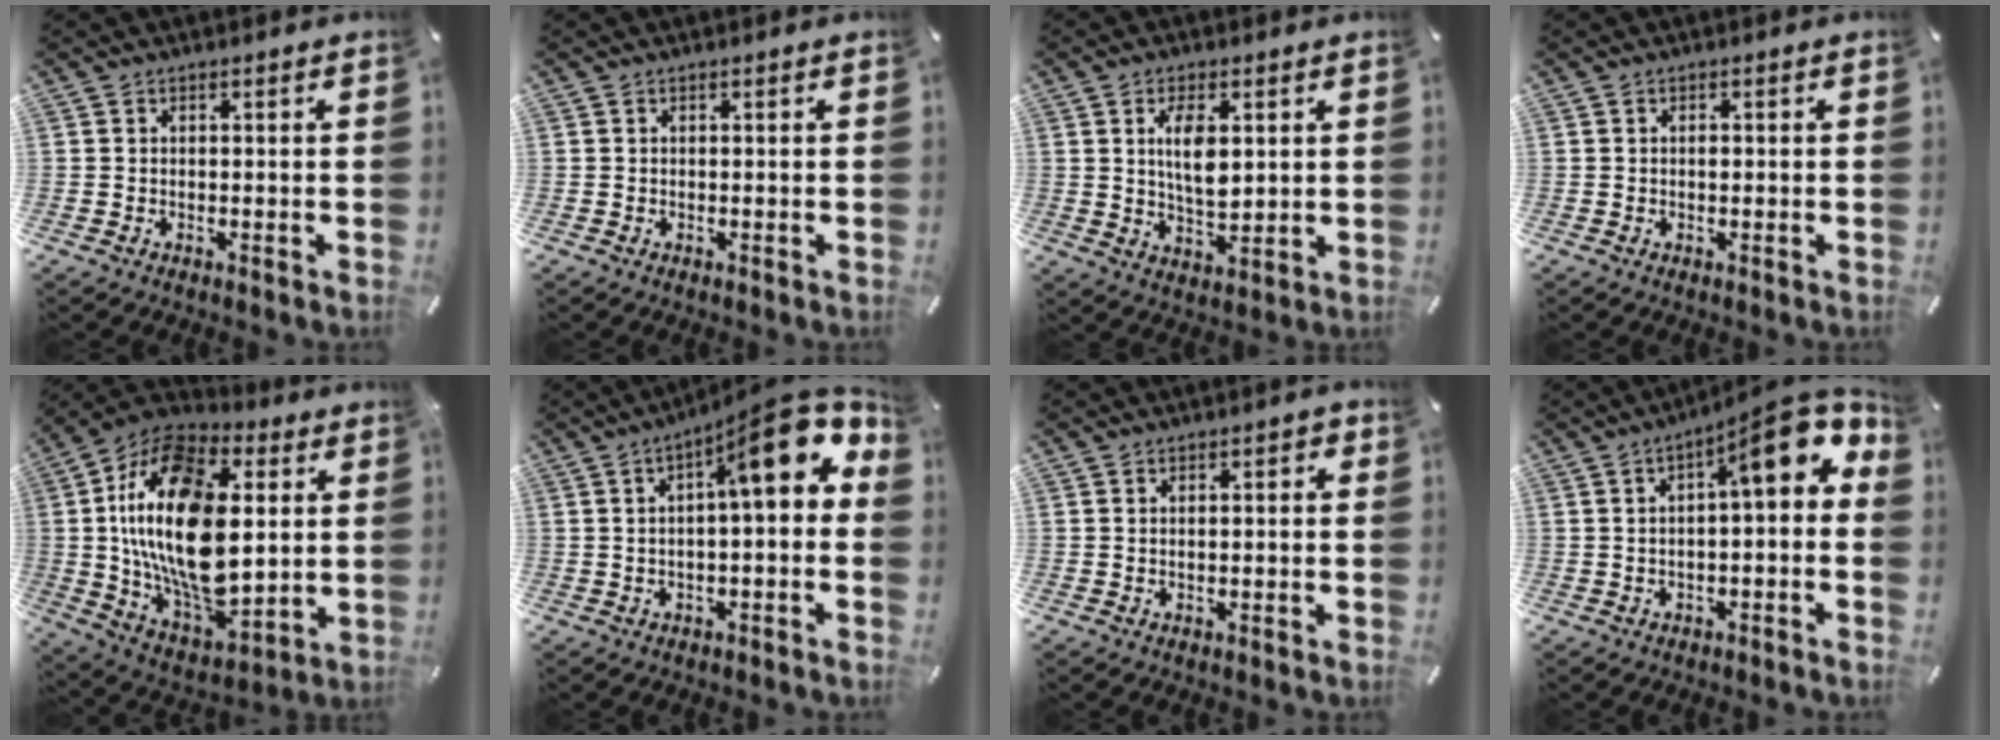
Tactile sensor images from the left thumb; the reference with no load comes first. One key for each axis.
{"total": 0.0}
{"total": 7.6, "fx": 2.1, "fy": 3.7, "fz": 6.2, "tx": -0.126, "ty": -0.011, "tz": 0.025}
{"total": 0.8, "fx": 0.0, "fy": 0.4, "fz": 0.7, "tx": -0.014, "ty": -0.001, "tz": -0.001}
{"total": 26.9, "fx": 4.1, "fy": 16.2, "fz": 21.1, "tx": -0.425, "ty": -0.028, "tz": 0.069}
{"total": 15.5, "fx": 6.1, "fy": 4.1, "fz": 13.6, "tx": -0.193, "ty": -0.045, "tz": 0.092}
{"total": 2.0, "fx": -0.1, "fy": 0.7, "fz": 1.9, "tx": -0.033, "ty": 0.004, "tz": -0.003}
{"total": 12.6, "fx": 4.9, "fy": 3.6, "fz": 11.1, "tx": -0.152, "ty": -0.039, "tz": 0.075}